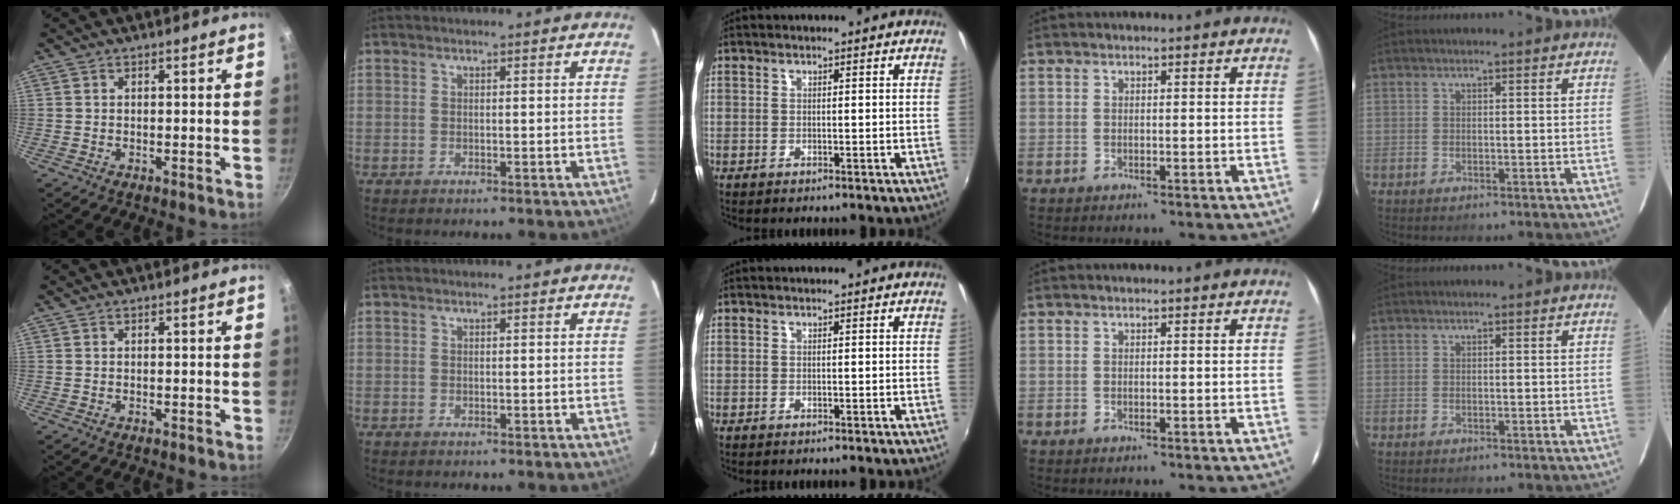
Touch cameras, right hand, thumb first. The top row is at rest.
{}